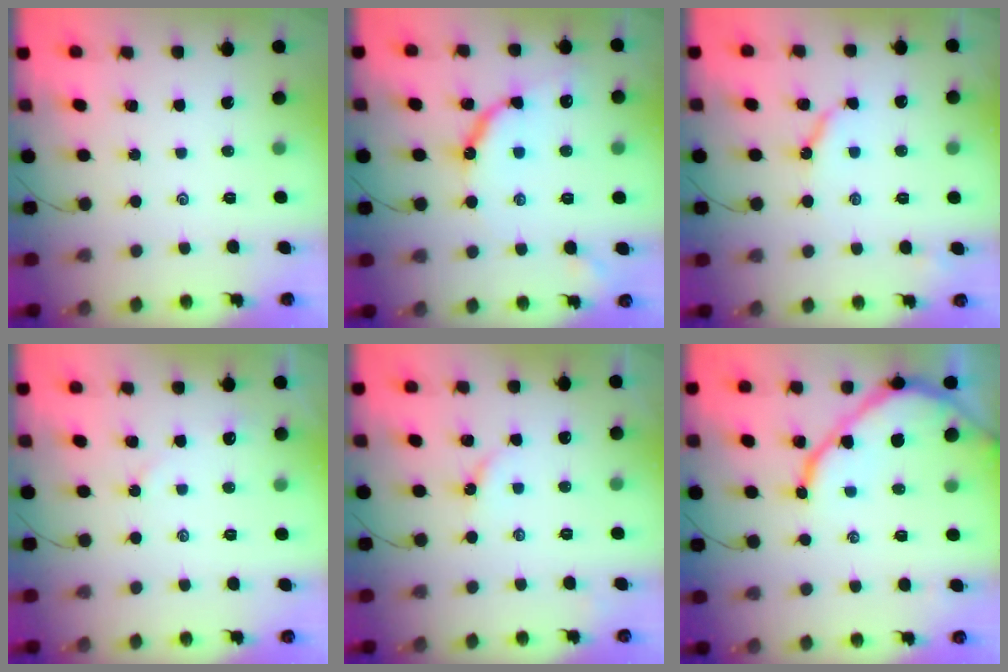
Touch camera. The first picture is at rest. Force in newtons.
{"total": 10.1, "press": 10.0, "slide": 1.3}
{"total": 5.6, "press": 5.6, "slide": 0.4}
{"total": 2.6, "press": 2.5, "slide": 0.3}
{"total": 2.9, "press": 2.8, "slide": 0.4}
{"total": 10.1, "press": 10.0, "slide": 1.0}